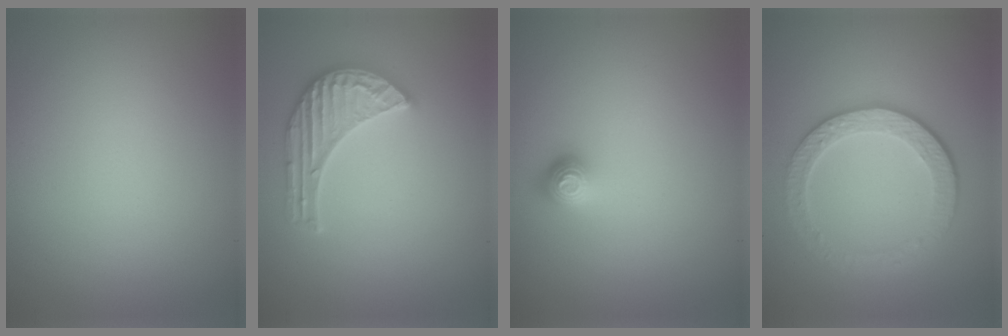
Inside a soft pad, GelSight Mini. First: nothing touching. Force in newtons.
{"total": 4.2, "press": 3.9, "slide": 1.5}
{"total": 1.6, "press": 1.3, "slide": 1.0}
{"total": 4.7, "press": 3.4, "slide": 3.3}